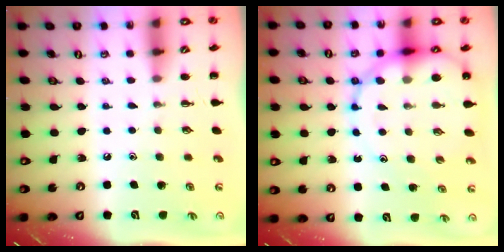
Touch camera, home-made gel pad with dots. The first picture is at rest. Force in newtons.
{"total": 16.2, "press": 15.6, "slide": 4.3}